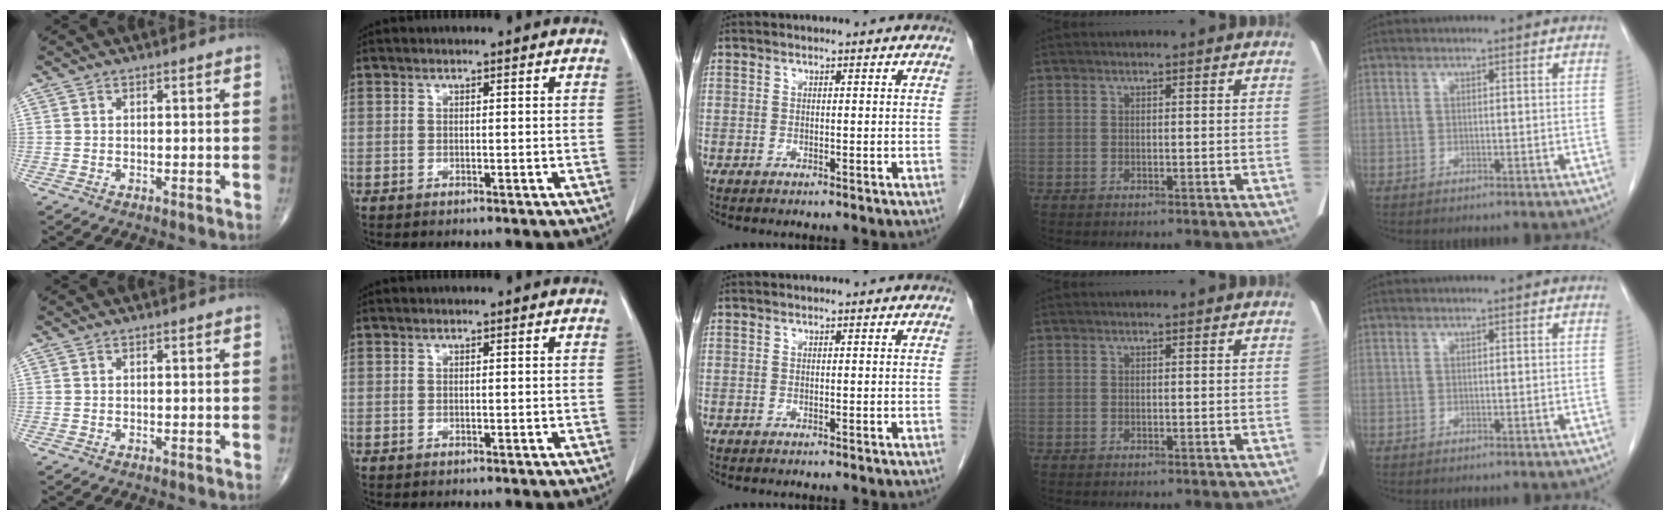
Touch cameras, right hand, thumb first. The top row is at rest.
{}